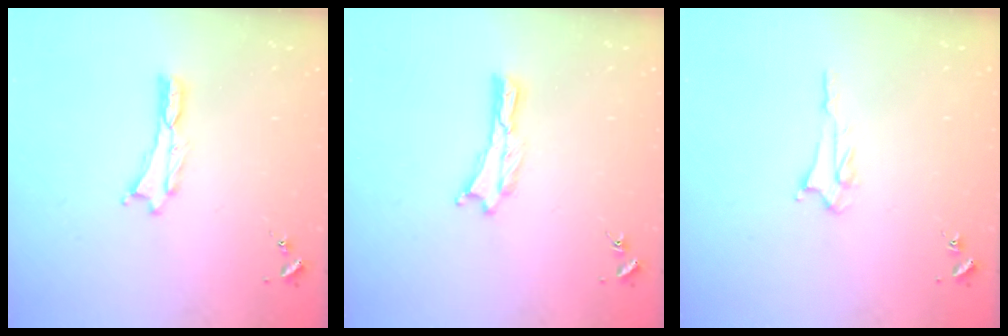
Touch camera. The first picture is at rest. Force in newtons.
{"total": 0.0}
{"total": 2.6, "press": 2.6, "slide": 0.3}